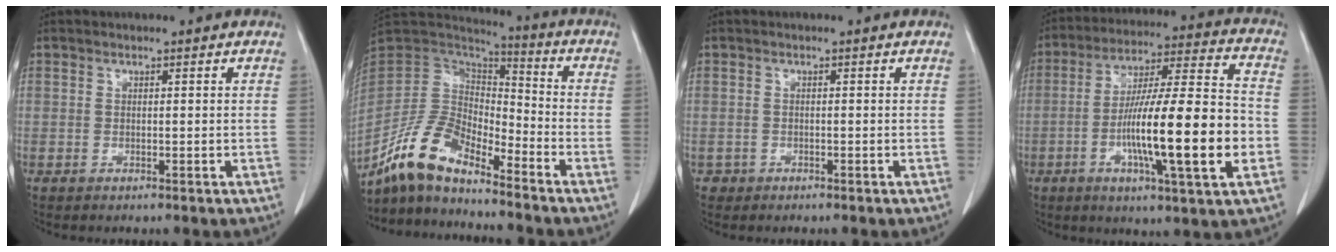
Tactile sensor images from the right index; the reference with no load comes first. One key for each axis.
{"total": 12.5, "fx": -10.4, "fy": 3.9, "fz": 5.6, "tx": -0.119, "ty": 0.020, "tz": -0.201}
{"total": 1.0, "fx": -0.6, "fy": 0.8, "fz": -0.2, "tx": -0.004, "ty": 0.004, "tz": -0.012}
{"total": 20.0, "fx": -4.6, "fy": 1.4, "fz": 19.4, "tx": -0.319, "ty": -0.002, "tz": -0.073}